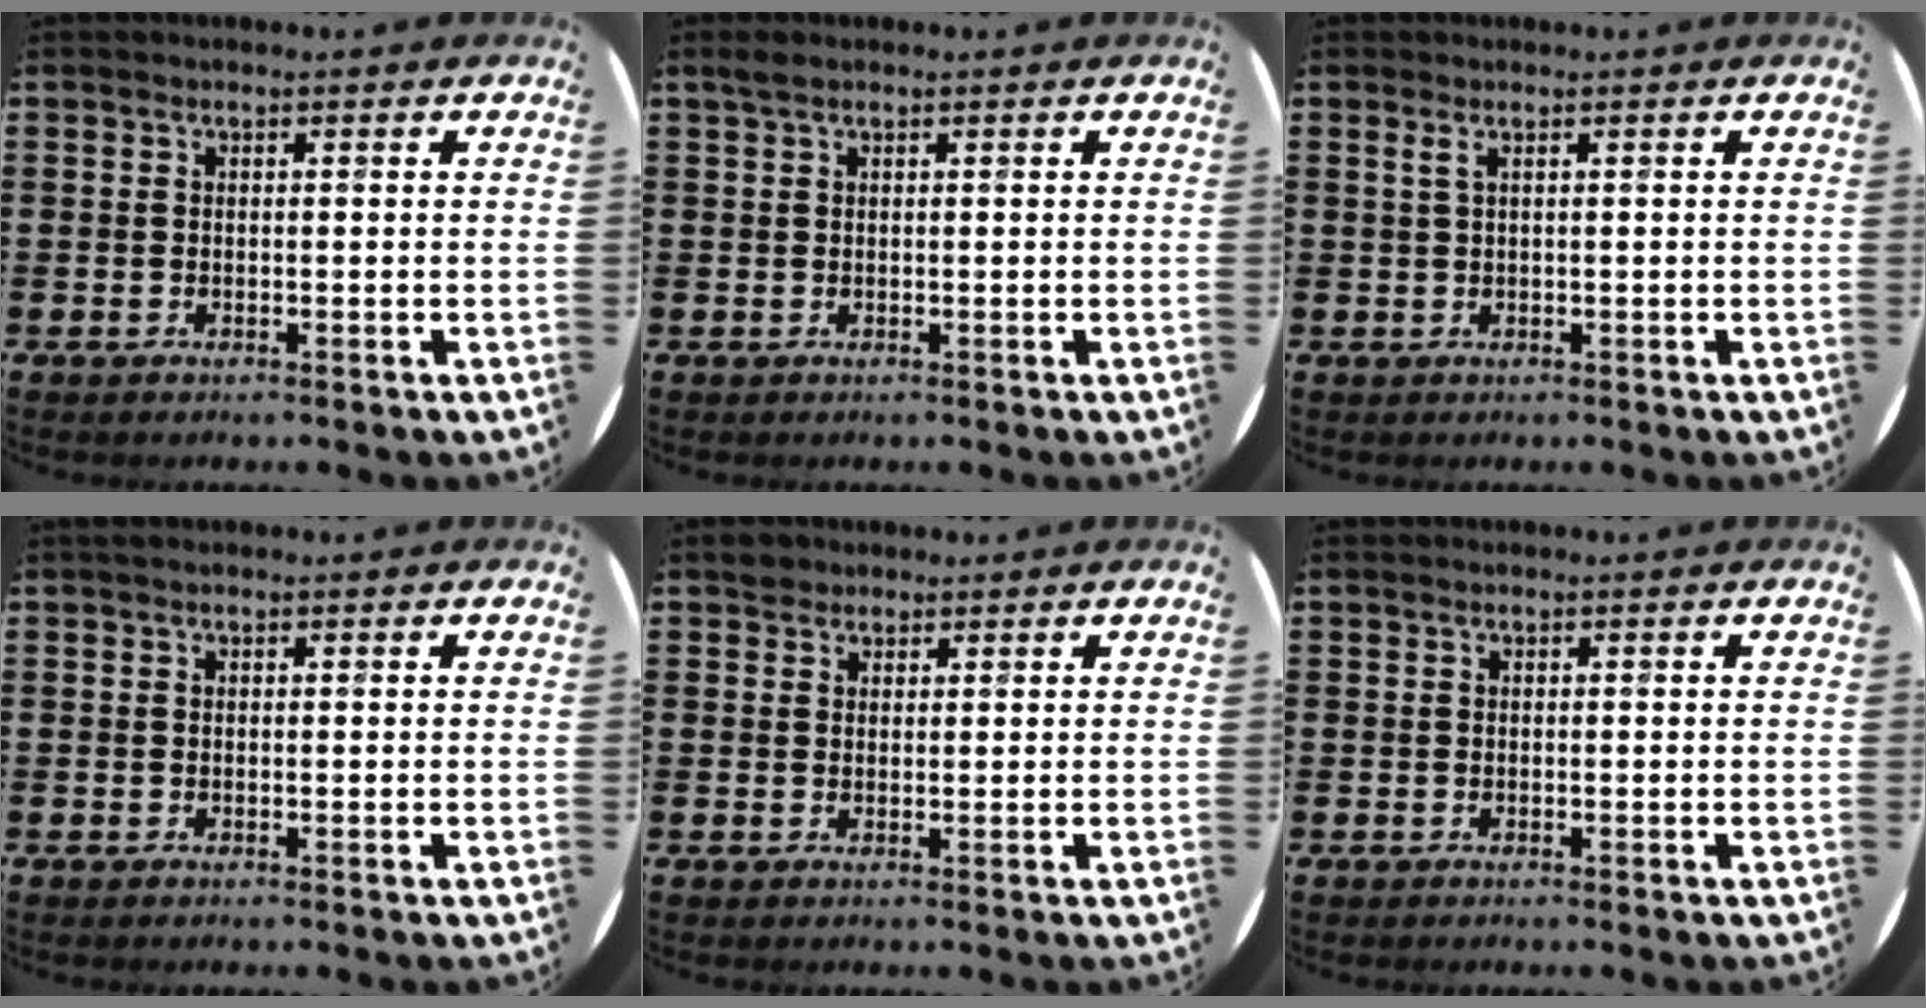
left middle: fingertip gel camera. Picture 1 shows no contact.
{"total": 0.8, "force": [0.6, 0.2, 0.5], "torque": [-0.009, 0.004, 0.010]}
{"total": 0.8, "force": [0.4, -0.1, 0.7], "torque": [-0.013, 0.000, 0.006]}
{"total": 0.0}
{"total": 1.9, "force": [1.6, 0.9, 0.1], "torque": [0.004, 0.002, 0.030]}
{"total": 0.0}